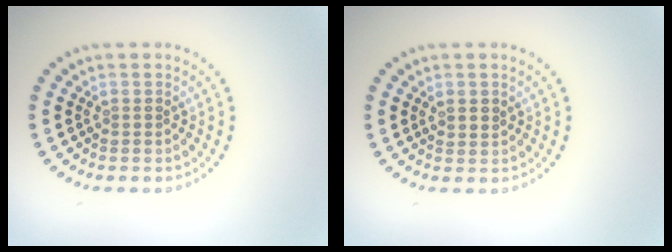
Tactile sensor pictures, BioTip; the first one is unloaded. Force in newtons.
{"total": 1.1, "press": 1.0, "slide": 0.6}